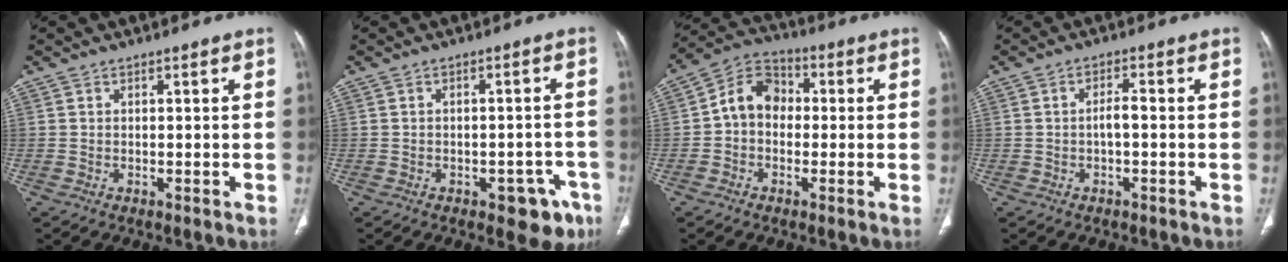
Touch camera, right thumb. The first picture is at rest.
{"total": 7.1, "force": [-3.8, 3.9, 4.6], "torque": [-0.027, 0.021, -0.042]}
{"total": 8.7, "force": [-0.3, 6.9, 5.2], "torque": [-0.068, 0.032, -0.023]}
{"total": 2.4, "force": [-0.5, 0.8, 2.2], "torque": [-0.039, 0.012, -0.008]}